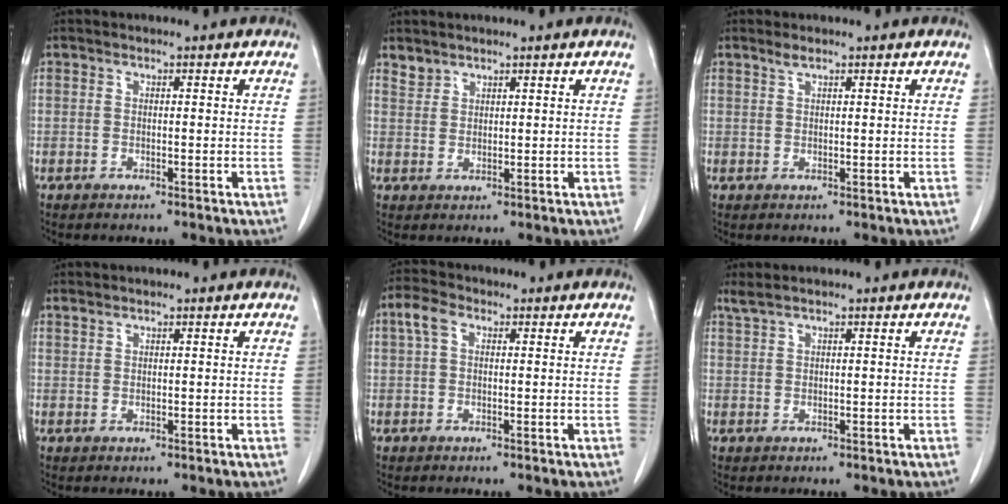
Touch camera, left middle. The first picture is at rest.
{"total": 1.8, "force": [1.7, 0.7, -0.2], "torque": [0.006, 0.005, 0.033]}
{"total": 1.0, "force": [0.8, 0.1, 0.6], "torque": [-0.015, 0.003, 0.019]}
{"total": 0.8, "force": [0.8, 0.0, 0.0], "torque": [-0.005, 0.002, 0.020]}
{"total": 2.9, "force": [1.0, 1.7, 2.2], "torque": [-0.053, 0.022, 0.022]}
{"total": 1.3, "force": [1.1, -0.2, 0.7], "torque": [-0.019, 0.012, 0.027]}